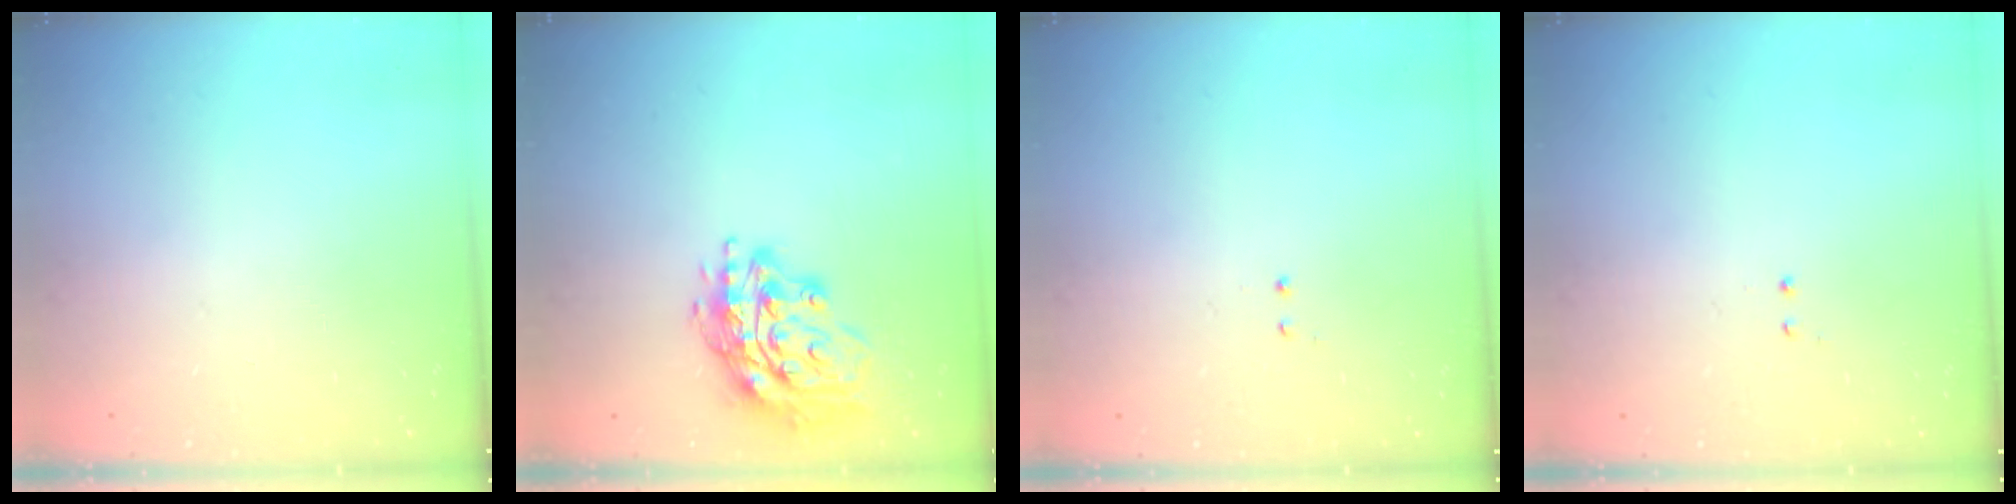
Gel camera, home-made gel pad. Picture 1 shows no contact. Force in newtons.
{"total": 16.9, "press": 16.8, "slide": 1.5}
{"total": 0.5, "press": 0.5, "slide": 0.3}
{"total": 0.5, "press": 0.5, "slide": 0.3}